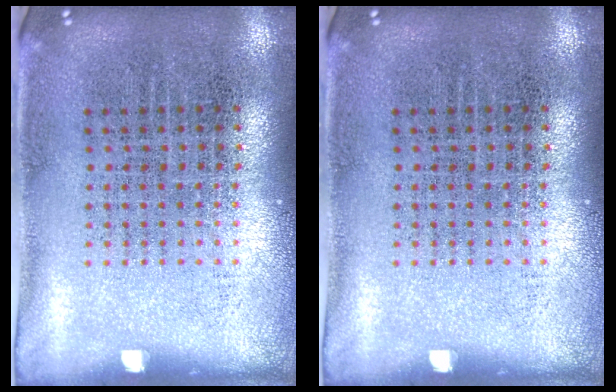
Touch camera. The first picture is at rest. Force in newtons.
{"total": 0.0}